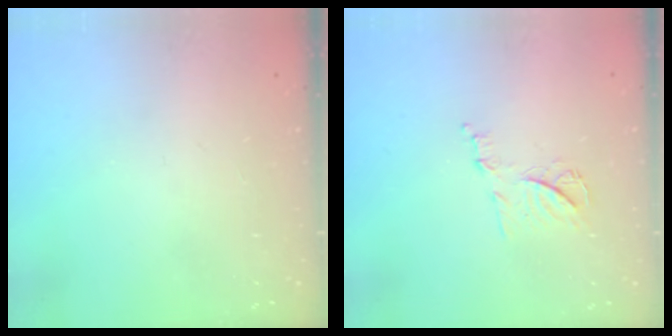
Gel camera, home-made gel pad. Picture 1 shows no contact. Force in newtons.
{"total": 9.1, "press": 9.1, "slide": 0.5}